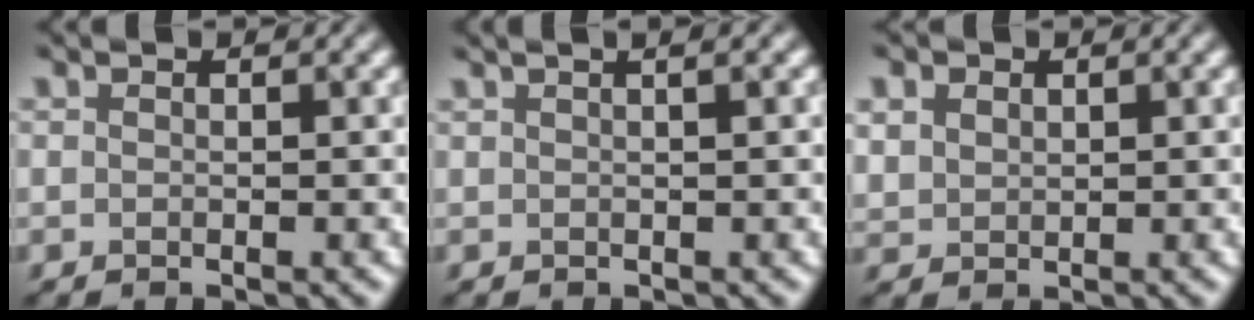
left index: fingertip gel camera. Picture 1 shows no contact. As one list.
[{"total": 3.2, "force": [1.7, 1.3, 2.4], "torque": [-0.015, 0.019, 0.000]}, {"total": 2.2, "force": [1.2, 1.6, 0.9], "torque": [-0.027, 0.005, 0.027]}]